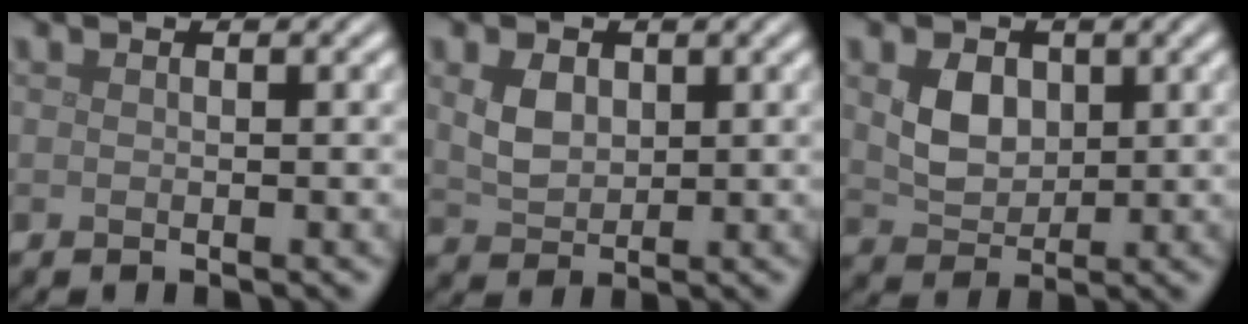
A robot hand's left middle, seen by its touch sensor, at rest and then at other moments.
{"total": 2.7, "force": [0.8, 2.0, 1.7], "torque": [-0.038, -0.001, 0.018]}
{"total": 3.5, "force": [0.9, 2.5, 2.1], "torque": [-0.045, -0.002, 0.017]}